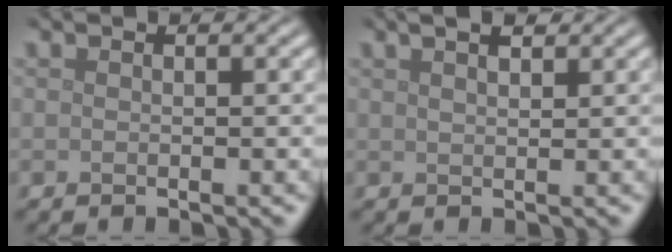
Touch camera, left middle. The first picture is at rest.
{"total": 3.2, "force": [2.2, 1.2, 1.9], "torque": [-0.020, 0.015, 0.014]}